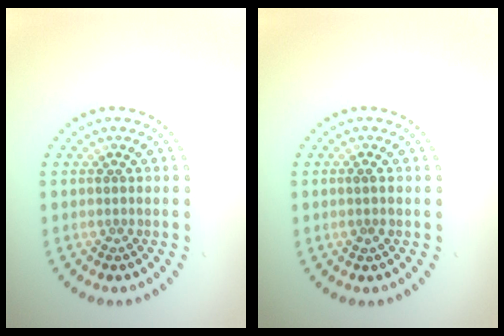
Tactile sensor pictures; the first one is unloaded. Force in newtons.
{"total": 0.9, "press": 0.8, "slide": 0.4}